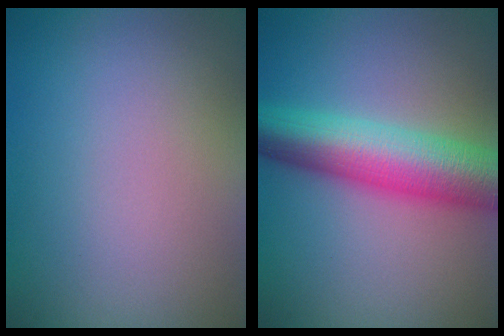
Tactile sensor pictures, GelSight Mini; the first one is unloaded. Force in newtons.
{"total": 9.0, "press": 9.0, "slide": 0.1}